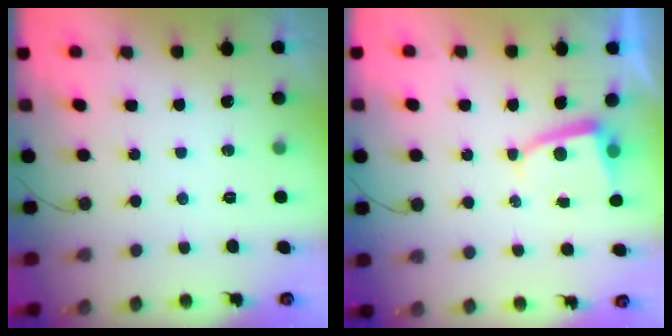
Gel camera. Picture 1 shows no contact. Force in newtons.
{"total": 3.6, "press": 3.6, "slide": 0.4}